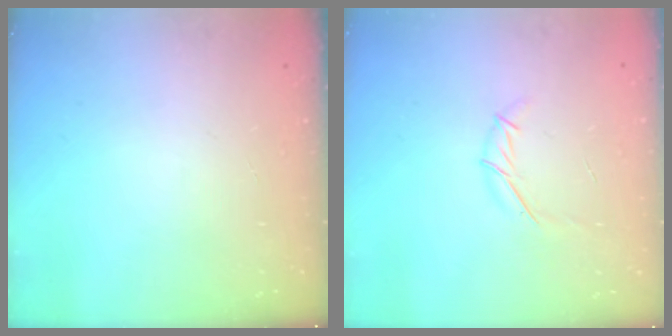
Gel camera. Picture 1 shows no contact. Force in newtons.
{"total": 5.6, "press": 5.5, "slide": 0.6}